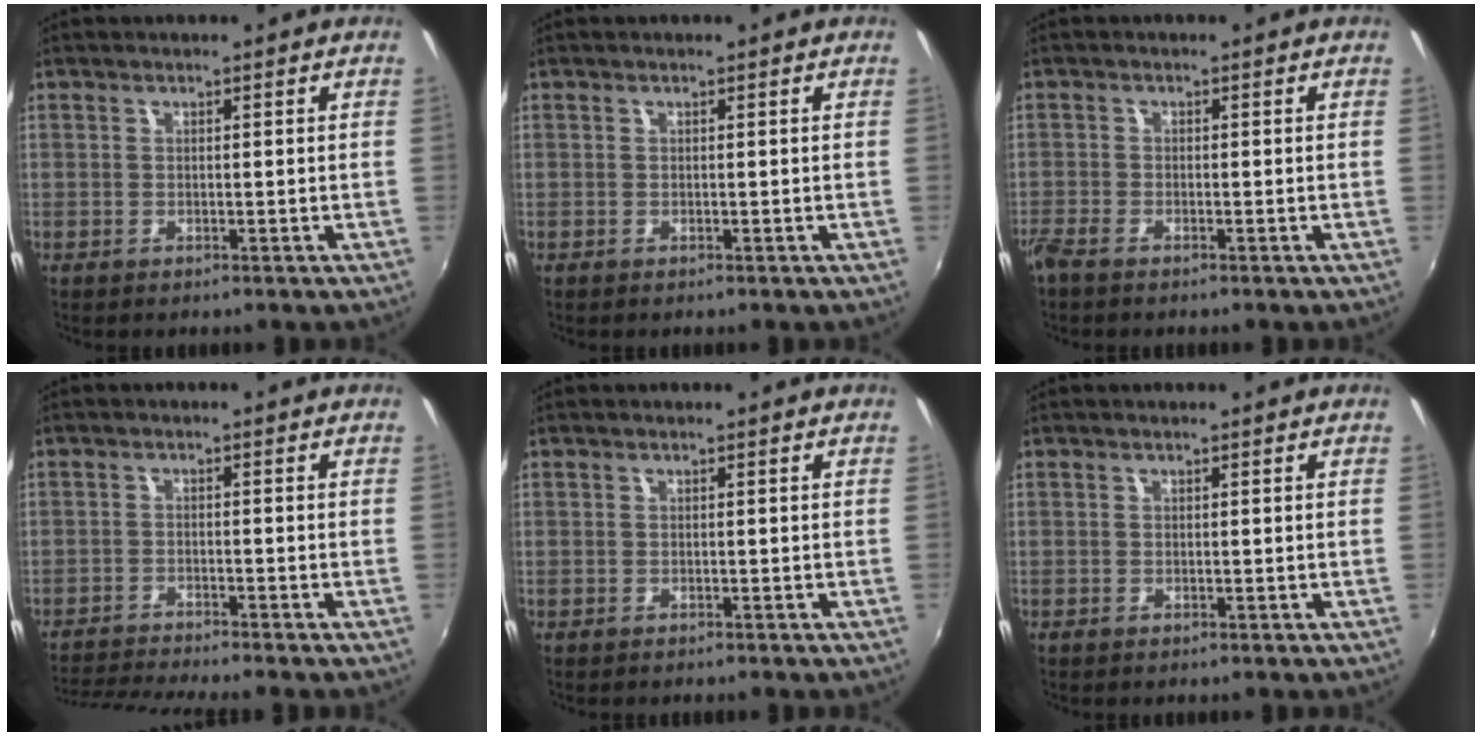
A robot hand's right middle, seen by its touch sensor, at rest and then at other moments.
{"total": 0.0}
{"total": 2.8, "force": [-2.4, 0.6, 1.4], "torque": [-0.039, -0.010, -0.050]}
{"total": 7.2, "force": [-6.8, -1.3, 2.0], "torque": [-0.059, -0.016, -0.120]}
{"total": 0.0}
{"total": 0.0}